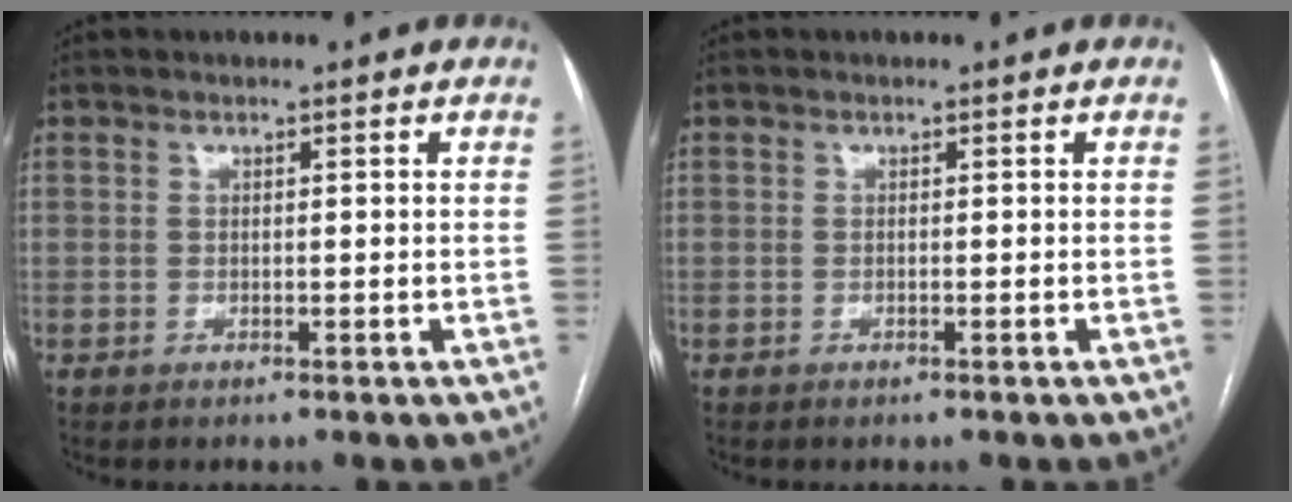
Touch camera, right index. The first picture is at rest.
{"total": 0.0}